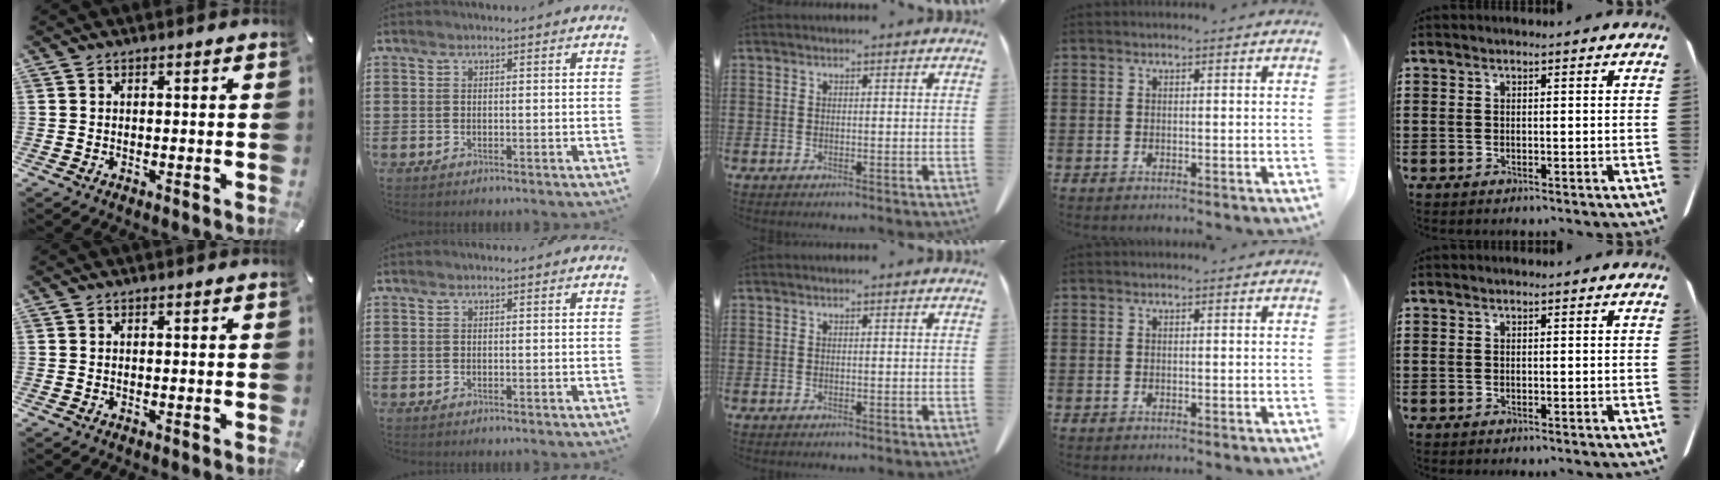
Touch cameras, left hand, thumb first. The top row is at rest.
{}